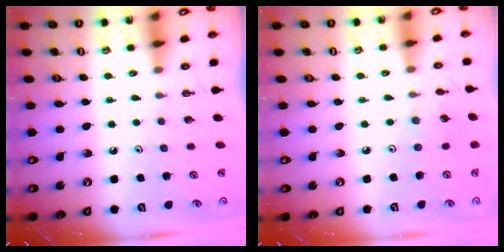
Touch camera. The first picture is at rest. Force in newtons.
{"total": 1.7, "press": 1.7, "slide": 0.4}